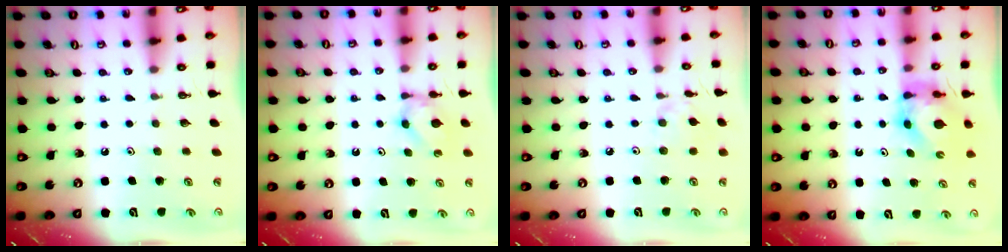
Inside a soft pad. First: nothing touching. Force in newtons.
{"total": 3.2, "press": 3.2, "slide": 0.6}
{"total": 2.0, "press": 1.9, "slide": 0.5}
{"total": 5.8, "press": 5.8, "slide": 0.3}